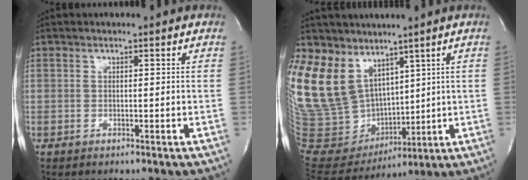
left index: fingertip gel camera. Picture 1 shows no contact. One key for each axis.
{"total": 25.0, "fx": 13.6, "fy": 17.4, "fz": 11.7, "tx": -0.344, "ty": 0.053, "tz": 0.291}